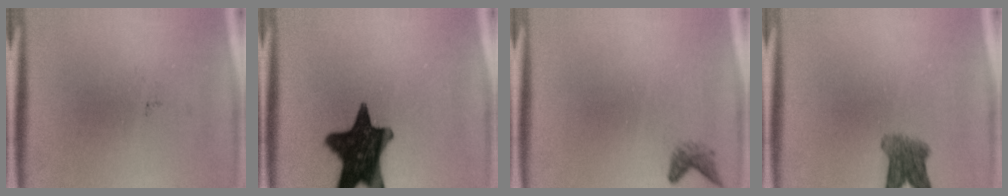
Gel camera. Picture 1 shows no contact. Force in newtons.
{"total": 15.1}
{"total": 1.3}
{"total": 4.3}